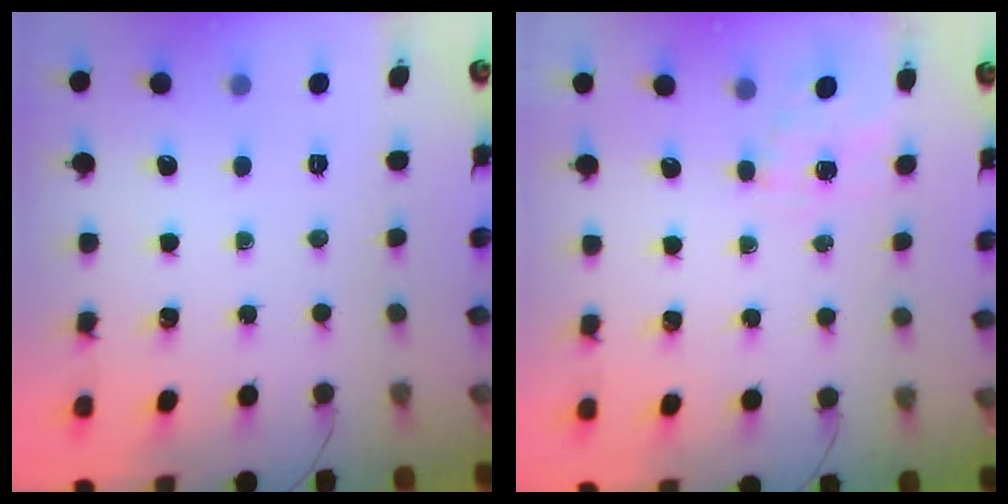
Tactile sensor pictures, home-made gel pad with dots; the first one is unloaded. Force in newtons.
{"total": 6.7, "press": 6.5, "slide": 1.4}